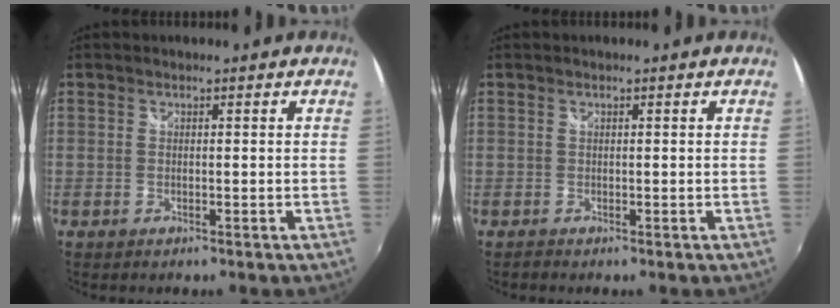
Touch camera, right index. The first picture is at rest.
{"total": 0.0}